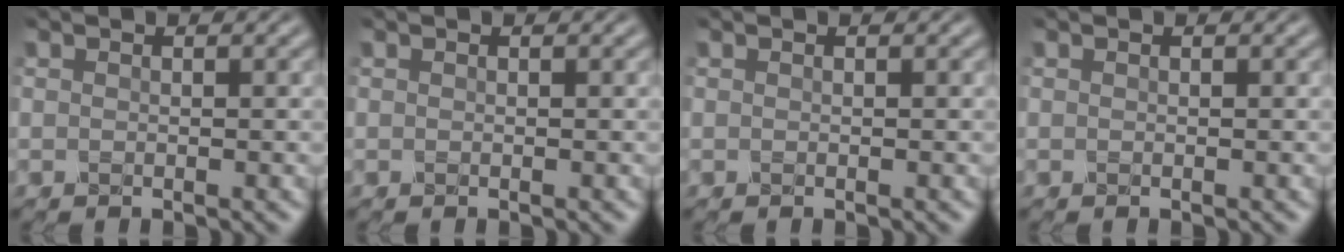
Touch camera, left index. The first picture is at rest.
{"total": 0.0}
{"total": 0.0}
{"total": 0.0}